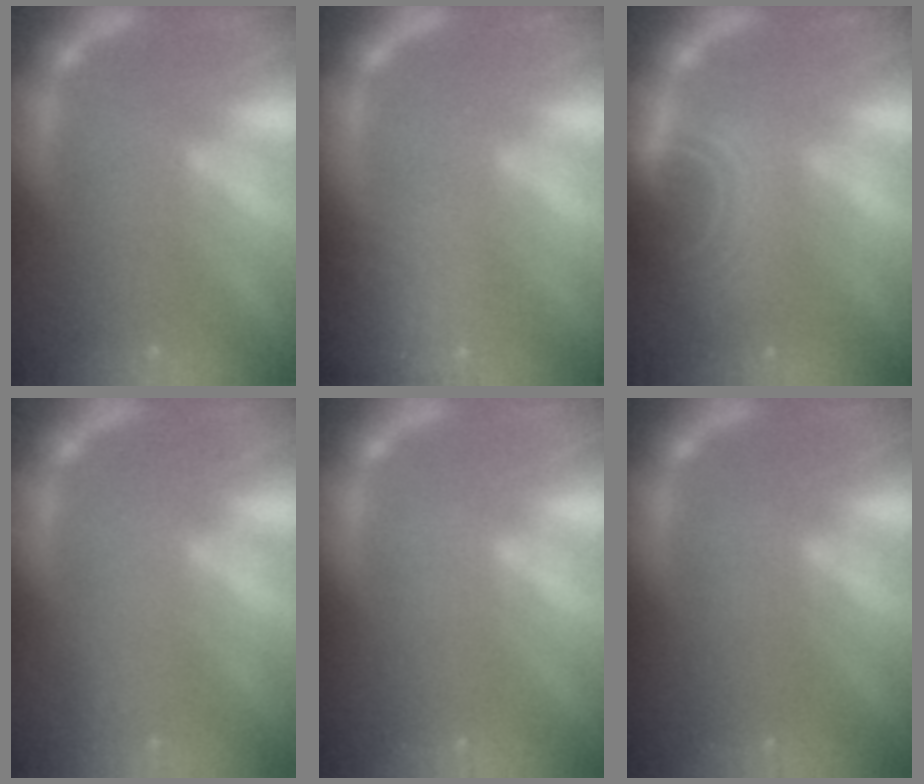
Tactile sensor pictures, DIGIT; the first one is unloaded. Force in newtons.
{"total": 9.1}
{"total": 6.6}
{"total": 0.9}
{"total": 0.0}
{"total": 0.0}